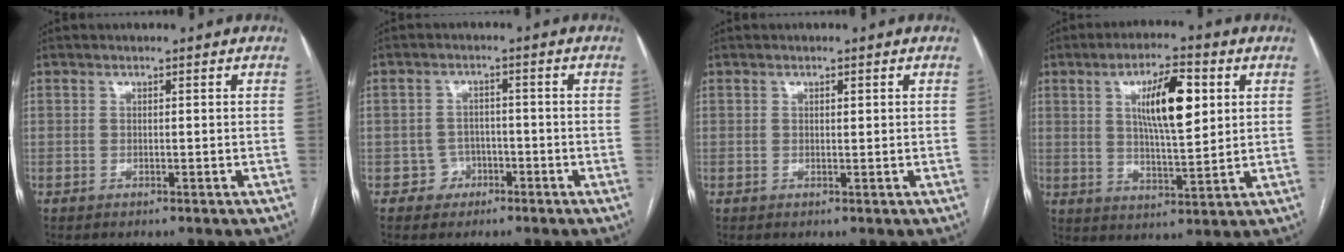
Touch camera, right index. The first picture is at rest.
{"total": 3.4, "force": [-1.6, 3.0, -0.2], "torque": [0.016, 0.017, -0.025]}
{"total": 0.7, "force": [0.3, 0.2, 0.6], "torque": [-0.012, 0.000, 0.005]}
{"total": 10.7, "force": [3.2, 2.5, 9.9], "torque": [-0.171, 0.006, 0.057]}